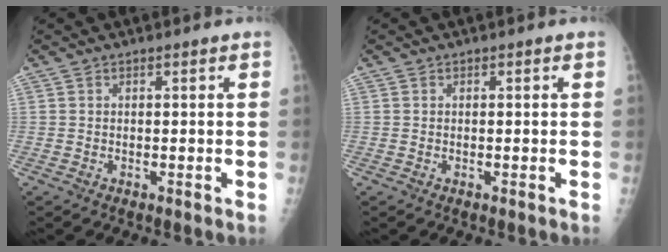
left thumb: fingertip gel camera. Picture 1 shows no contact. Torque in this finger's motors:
{"motor_torque": [0.00, 0.00, -0.01, 0.00, 0.00]}